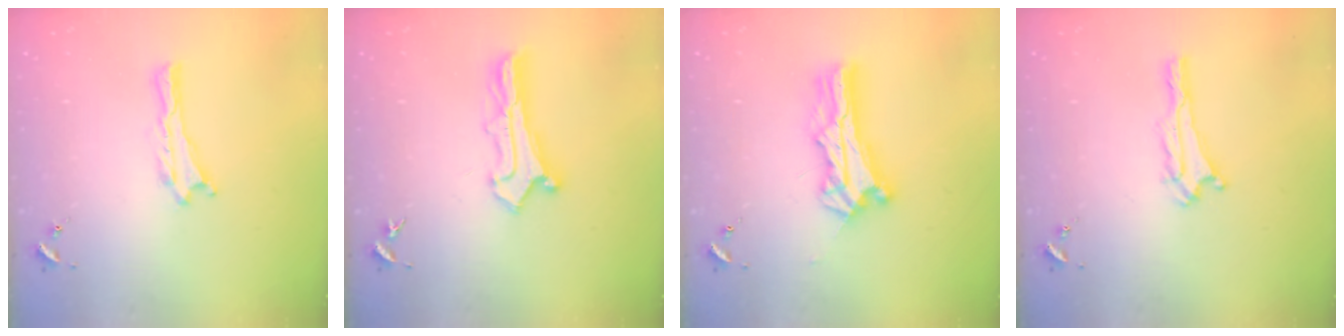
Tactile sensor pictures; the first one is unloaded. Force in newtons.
{"total": 2.6, "press": 2.6, "slide": 0.2}
{"total": 10.1, "press": 10.0, "slide": 0.9}
{"total": 0.6, "press": 0.6, "slide": 0.1}